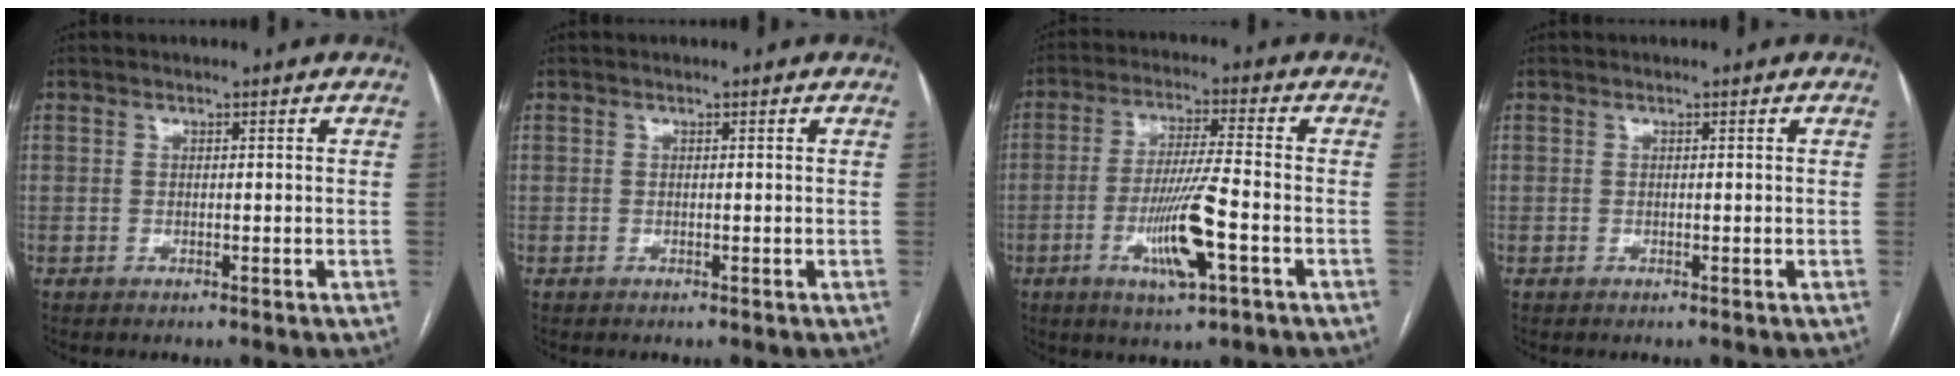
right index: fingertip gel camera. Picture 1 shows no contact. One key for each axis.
{"total": 0.0}
{"total": 10.2, "fx": -3.6, "fy": 0.4, "fz": 9.5, "tx": -0.187, "ty": -0.010, "tz": -0.062}
{"total": 0.0}